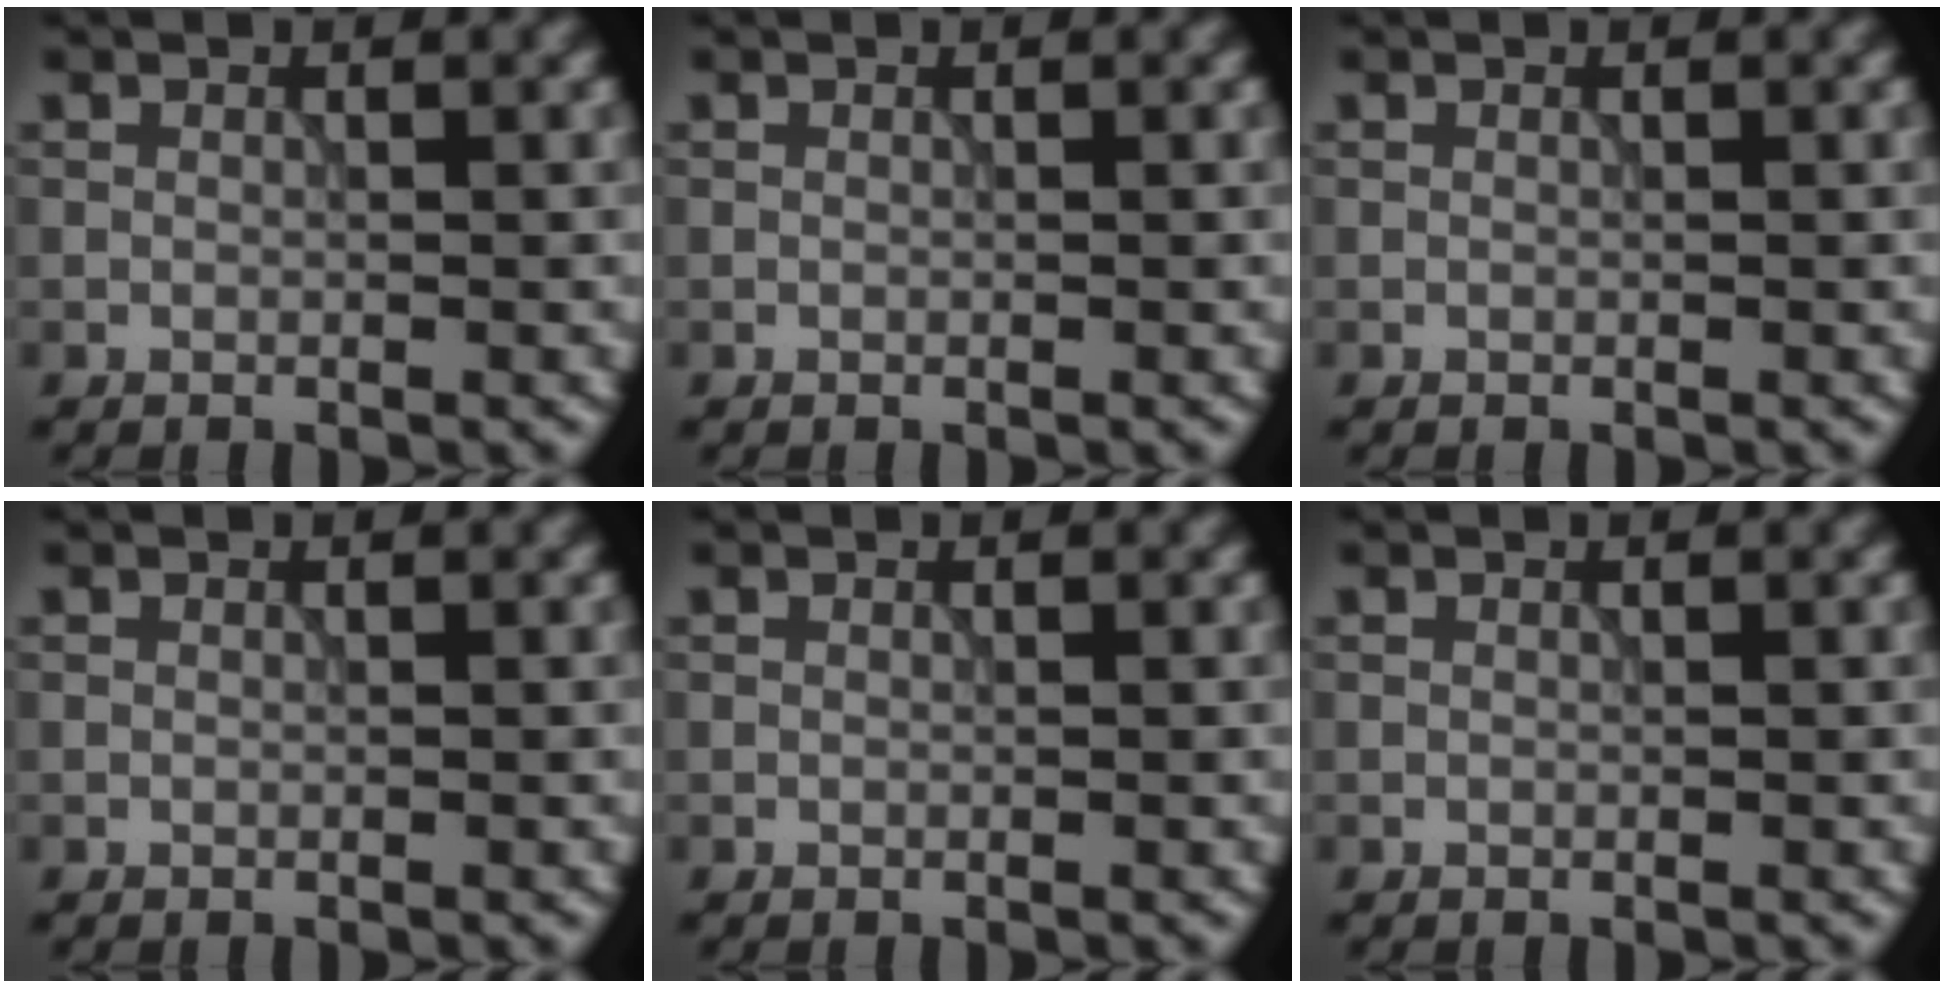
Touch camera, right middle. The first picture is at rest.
{"total": 0.0}
{"total": 0.0}
{"total": 0.0}
{"total": 0.0}
{"total": 0.0}